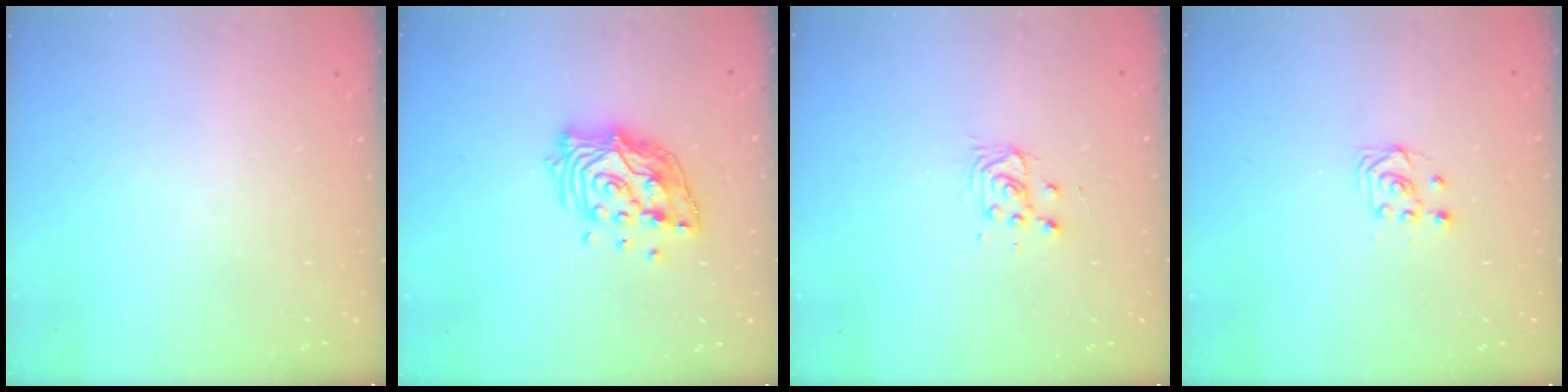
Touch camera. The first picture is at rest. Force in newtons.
{"total": 14.3, "press": 14.1, "slide": 2.7}
{"total": 3.1, "press": 3.1, "slide": 0.3}
{"total": 2.5, "press": 2.2, "slide": 1.2}